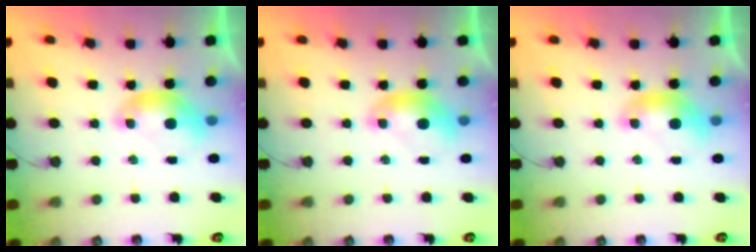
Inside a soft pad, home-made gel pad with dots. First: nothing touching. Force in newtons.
{"total": 0.0}
{"total": 0.0}